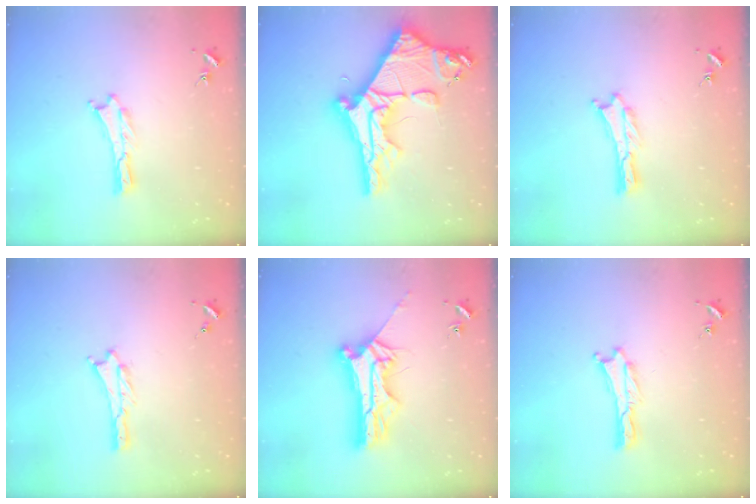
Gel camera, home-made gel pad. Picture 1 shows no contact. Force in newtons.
{"total": 12.9, "press": 12.9, "slide": 1.3}
{"total": 0.0}
{"total": 0.9, "press": 0.9, "slide": 0.2}
{"total": 10.5, "press": 10.5, "slide": 0.9}
{"total": 0.0}